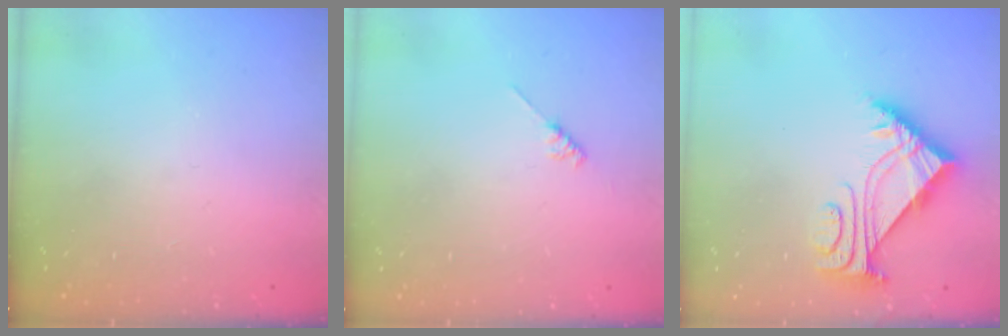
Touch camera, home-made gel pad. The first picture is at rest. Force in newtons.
{"total": 1.8, "press": 1.7, "slide": 0.3}
{"total": 4.9, "press": 4.8, "slide": 0.7}